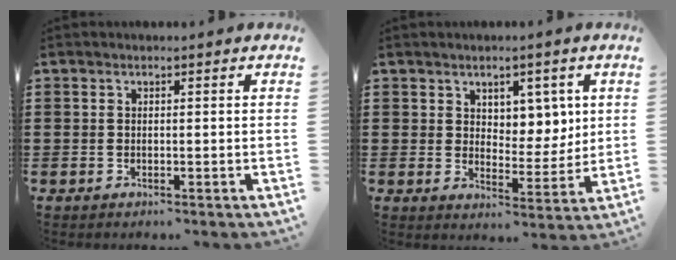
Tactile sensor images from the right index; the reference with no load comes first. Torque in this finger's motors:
{"motor_torque": [0.16, 0.20, 0.35, 0.01]}